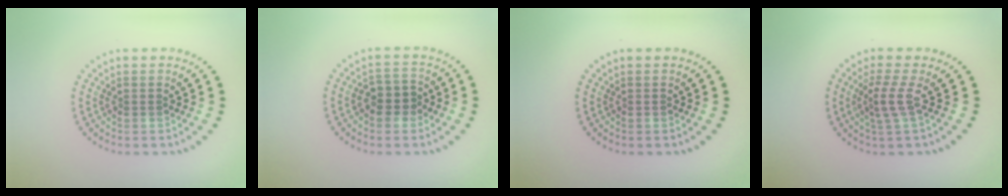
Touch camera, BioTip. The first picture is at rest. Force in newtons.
{"total": 2.6, "press": 2.4, "slide": 1.0}
{"total": 0.0}
{"total": 2.4, "press": 1.6, "slide": 1.8}